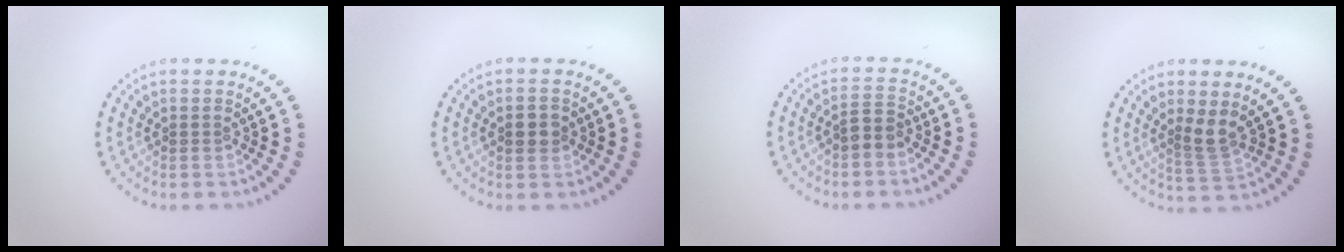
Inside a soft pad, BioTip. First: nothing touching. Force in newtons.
{"total": 1.7, "press": 1.7, "slide": 0.1}
{"total": 1.7, "press": 1.6, "slide": 0.7}
{"total": 2.3, "press": 1.7, "slide": 1.6}